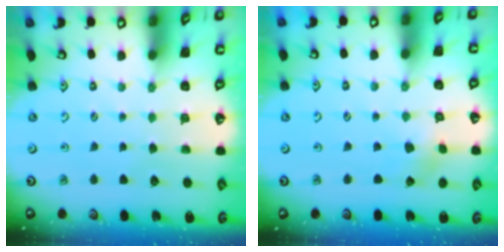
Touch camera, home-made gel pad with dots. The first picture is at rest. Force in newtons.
{"total": 2.6, "press": 2.6, "slide": 0.4}